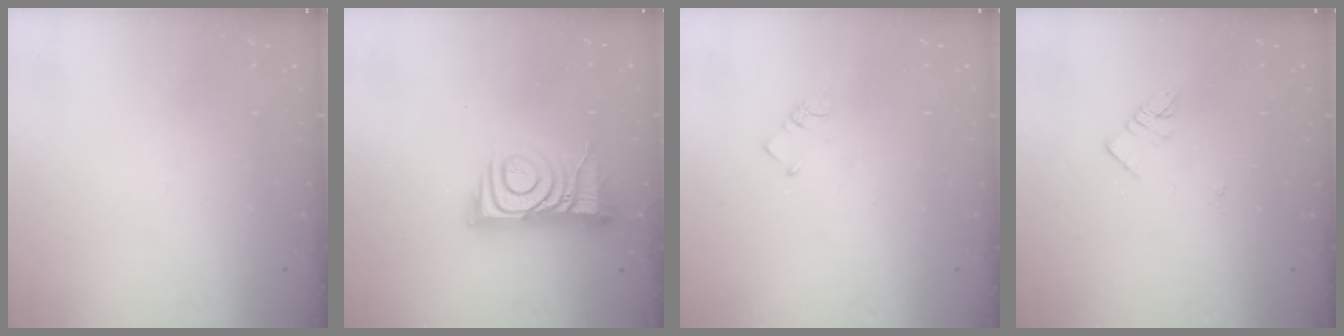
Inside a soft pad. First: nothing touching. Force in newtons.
{"total": 12.0, "press": 12.0, "slide": 1.1}
{"total": 1.9, "press": 1.9, "slide": 0.3}
{"total": 3.3, "press": 3.3, "slide": 0.3}